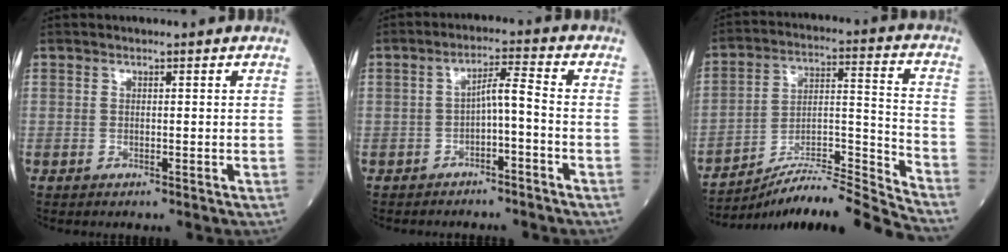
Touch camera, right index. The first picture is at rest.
{"total": 3.8, "force": [-1.6, 0.5, 3.5], "torque": [-0.058, 0.018, -0.024]}
{"total": 16.3, "force": [-15.5, -2.2, 4.6], "torque": [-0.066, 0.031, -0.262]}